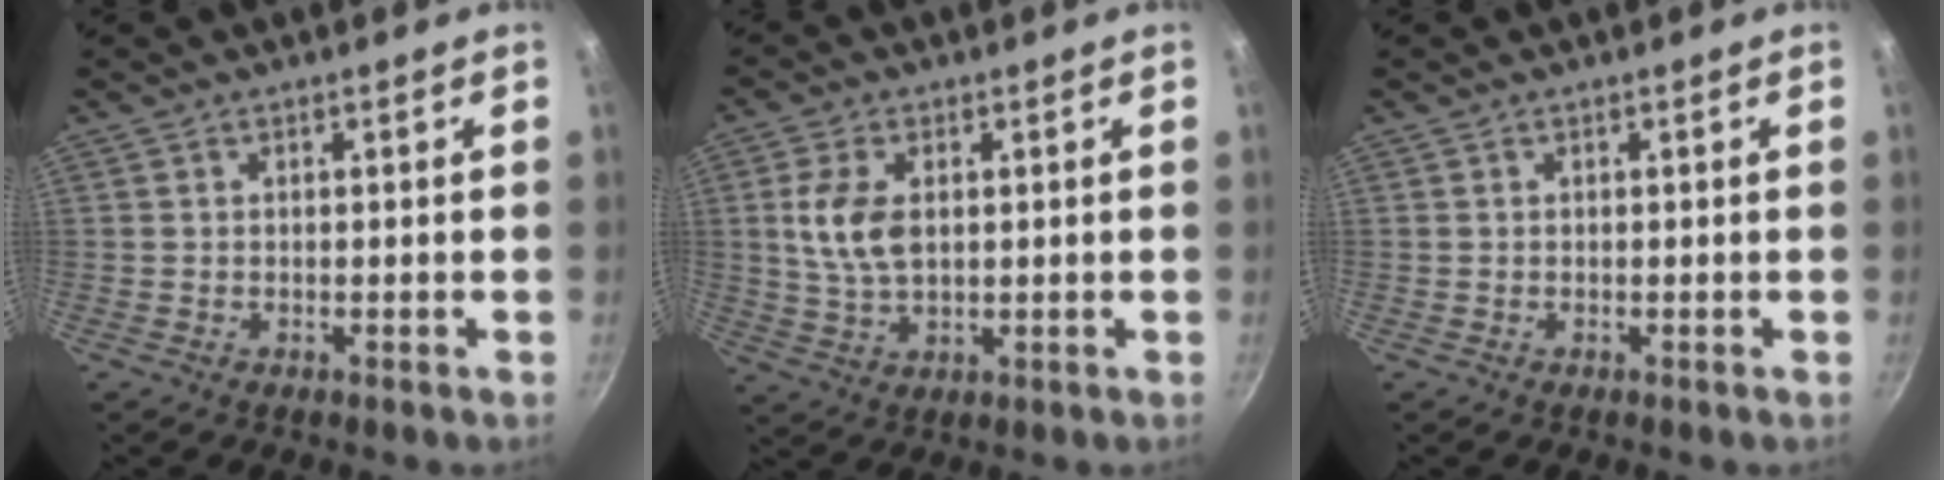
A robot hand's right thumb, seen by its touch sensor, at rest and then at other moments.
{"total": 8.3, "force": [1.5, 4.9, 6.6], "torque": [-0.126, -0.006, 0.028]}
{"total": 0.0}